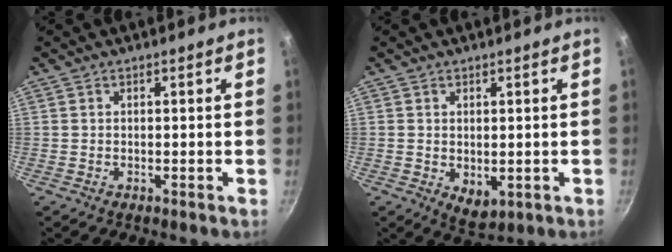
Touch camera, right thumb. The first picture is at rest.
{"total": 4.1, "force": [0.1, 2.7, 3.1], "torque": [-0.039, -0.016, 0.007]}